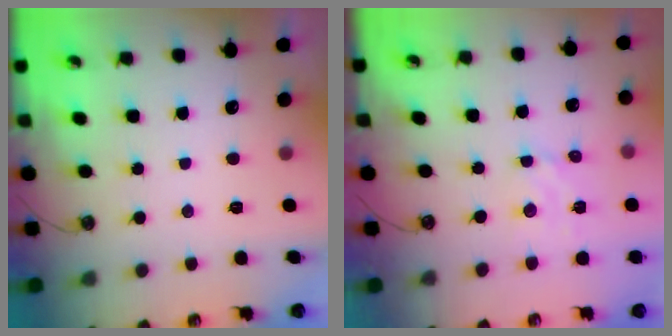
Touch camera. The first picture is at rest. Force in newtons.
{"total": 3.1, "press": 3.1, "slide": 0.1}